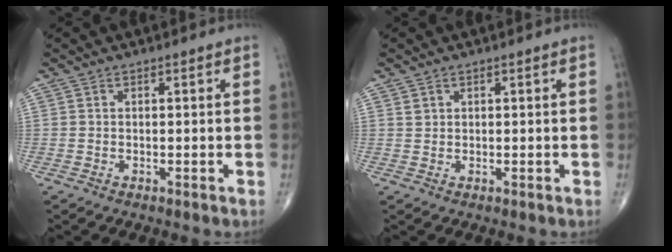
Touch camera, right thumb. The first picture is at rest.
{"total": 1.0, "force": [0.6, 0.8, 0.3], "torque": [0.003, -0.002, 0.010]}